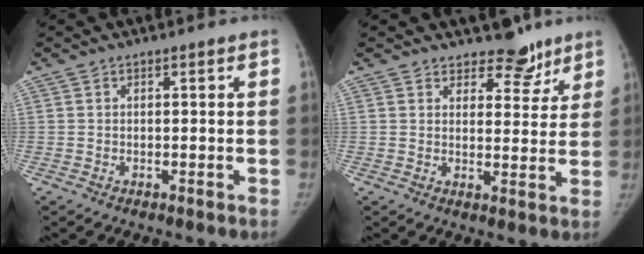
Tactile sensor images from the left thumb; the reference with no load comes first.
{"total": 6.6, "force": [5.2, 3.5, 1.7], "torque": [0.013, -0.035, 0.070]}